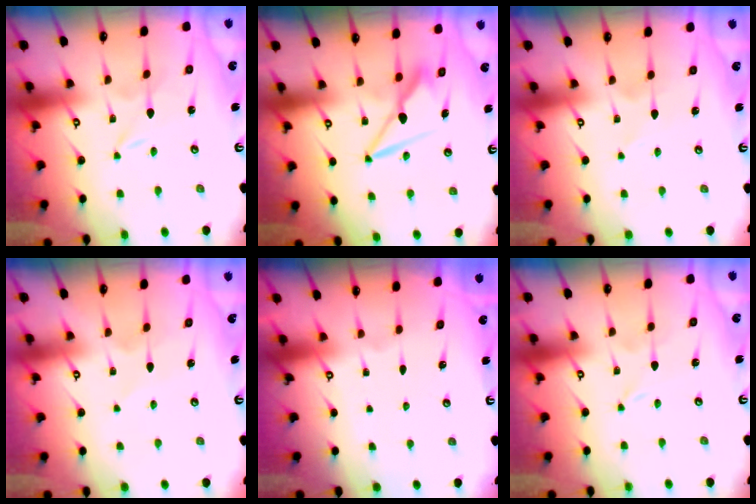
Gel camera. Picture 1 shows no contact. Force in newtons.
{"total": 8.0, "press": 7.9, "slide": 0.8}
{"total": 0.8, "press": 0.8, "slide": 0.2}
{"total": 0.6, "press": 0.6, "slide": 0.2}
{"total": 0.0}
{"total": 0.0}